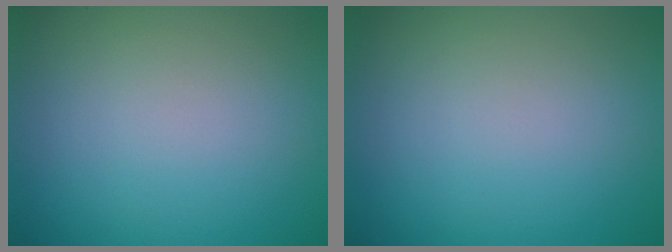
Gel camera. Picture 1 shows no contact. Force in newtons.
{"total": 0.0}